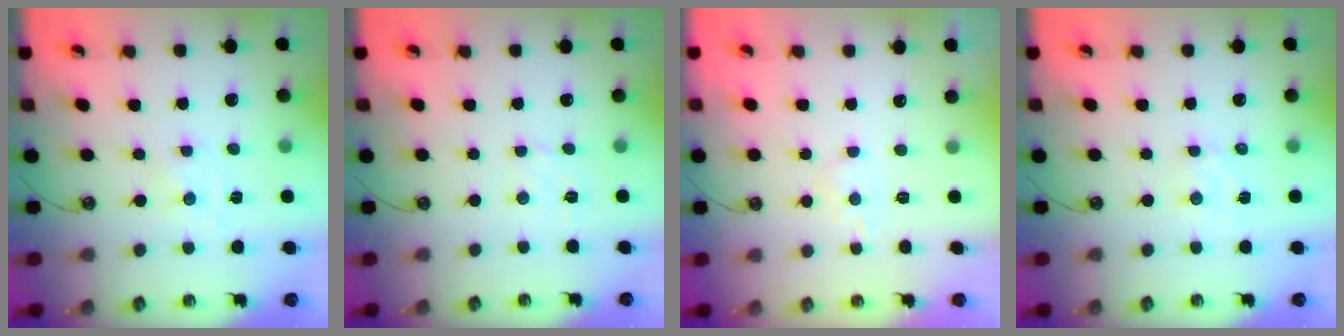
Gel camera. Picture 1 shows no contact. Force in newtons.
{"total": 1.8, "press": 1.7, "slide": 0.5}
{"total": 4.6, "press": 4.5, "slide": 1.0}
{"total": 2.1, "press": 2.0, "slide": 0.5}